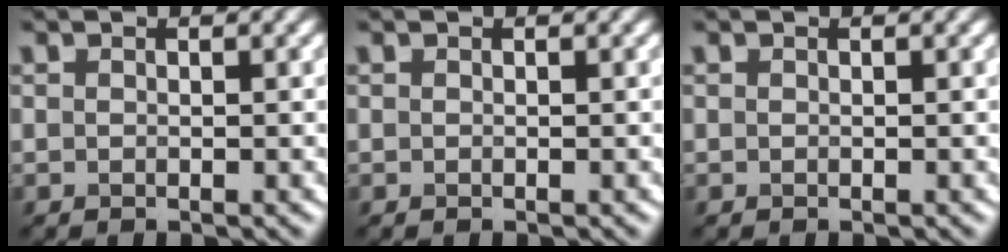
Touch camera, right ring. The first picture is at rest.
{"total": 0.0}
{"total": 0.0}